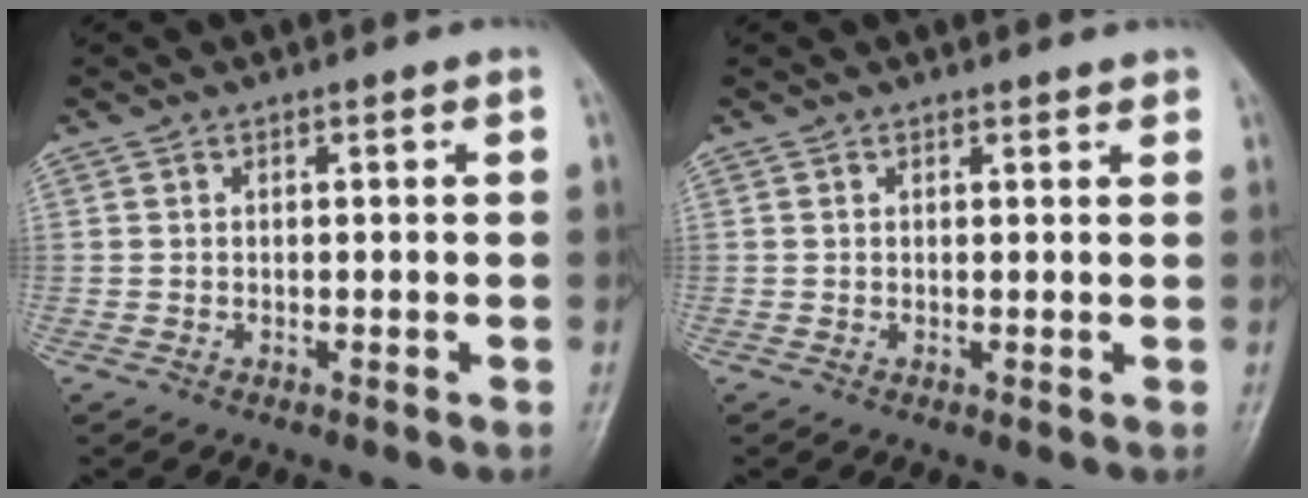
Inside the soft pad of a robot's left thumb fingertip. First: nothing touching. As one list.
[{"total": 1.2, "force": [1.0, 0.4, 0.4], "torque": [0.000, -0.003, 0.012]}]